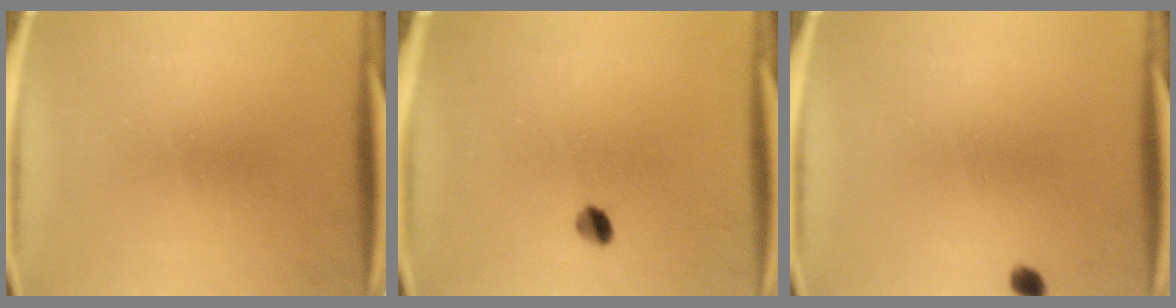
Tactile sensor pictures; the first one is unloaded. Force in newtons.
{"total": 2.5}
{"total": 1.4}